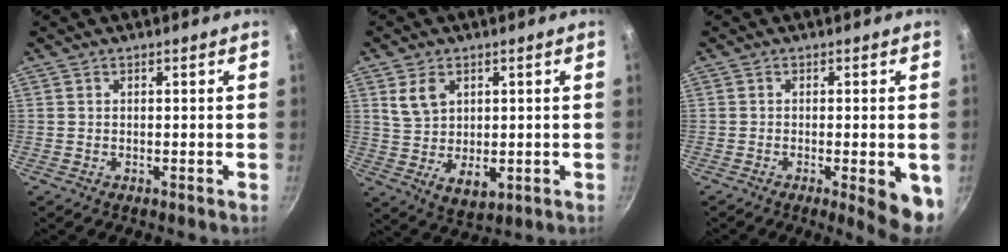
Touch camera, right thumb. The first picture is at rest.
{"total": 8.1, "force": [2.4, 5.6, 5.3], "torque": [-0.073, -0.019, 0.053]}
{"total": 7.5, "force": [-2.2, 1.8, 6.9], "torque": [-0.076, 0.001, -0.024]}